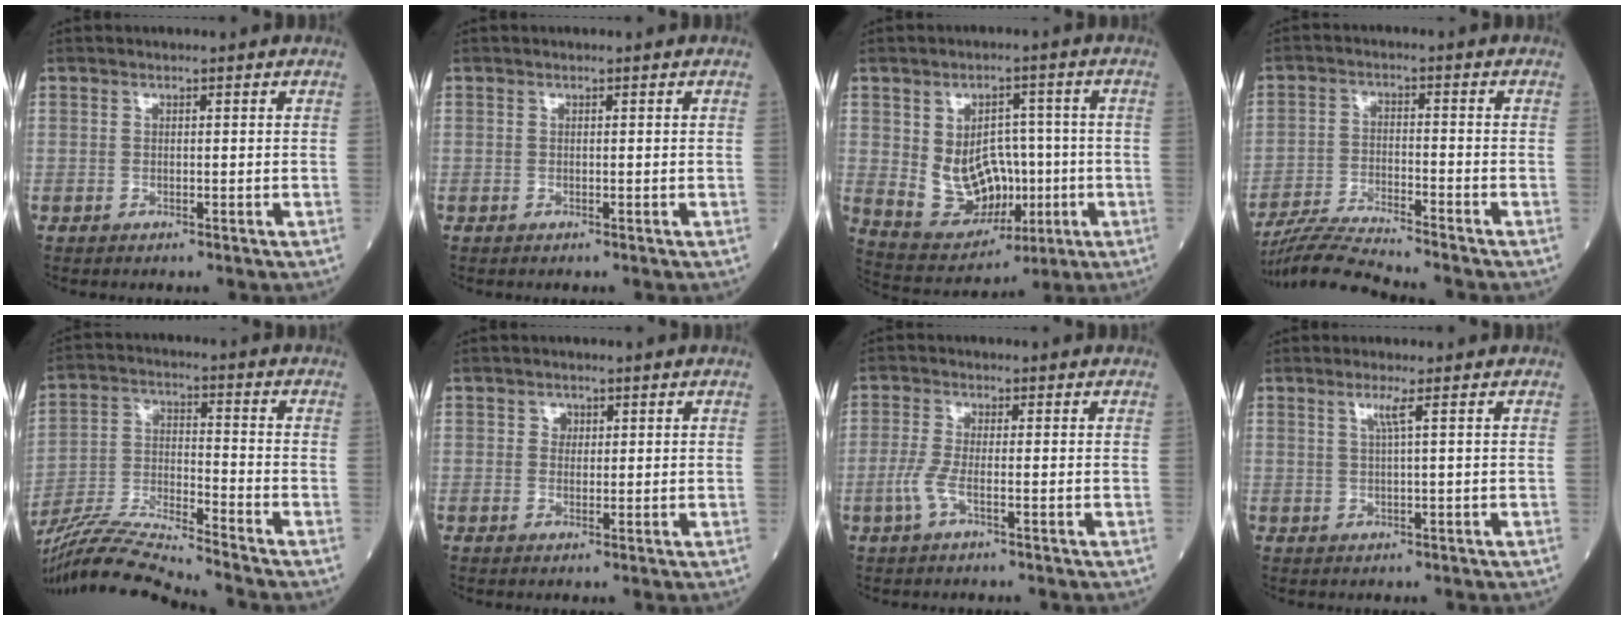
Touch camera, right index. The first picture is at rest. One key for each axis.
{"total": 0.0}
{"total": 11.1, "fx": -0.8, "fy": 7.5, "fz": 8.1, "tx": -0.142, "ty": 0.021, "tz": 0.009}
{"total": 8.2, "fx": -7.8, "fy": -1.6, "fz": 2.2, "tx": -0.043, "ty": -0.022, "tz": -0.142}
{"total": 12.0, "fx": -11.3, "fy": -2.2, "fz": 3.3, "tx": -0.067, "ty": -0.006, "tz": -0.211}
{"total": 1.4, "fx": 0.5, "fy": 1.2, "fz": 0.4, "tx": 0.000, "ty": -0.001, "tz": 0.005}
{"total": 3.1, "fx": -1.1, "fy": 0.5, "fz": 2.9, "tx": -0.070, "ty": -0.004, "tz": -0.029}
{"total": 1.9, "fx": 0.8, "fy": -0.6, "fz": 1.7, "tx": -0.038, "ty": -0.001, "tz": 0.018}